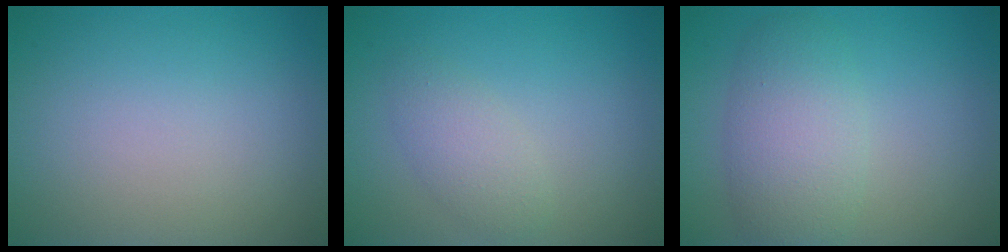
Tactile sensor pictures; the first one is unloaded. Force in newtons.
{"total": 2.1, "press": 2.1, "slide": 0.2}
{"total": 4.9, "press": 4.9, "slide": 0.1}